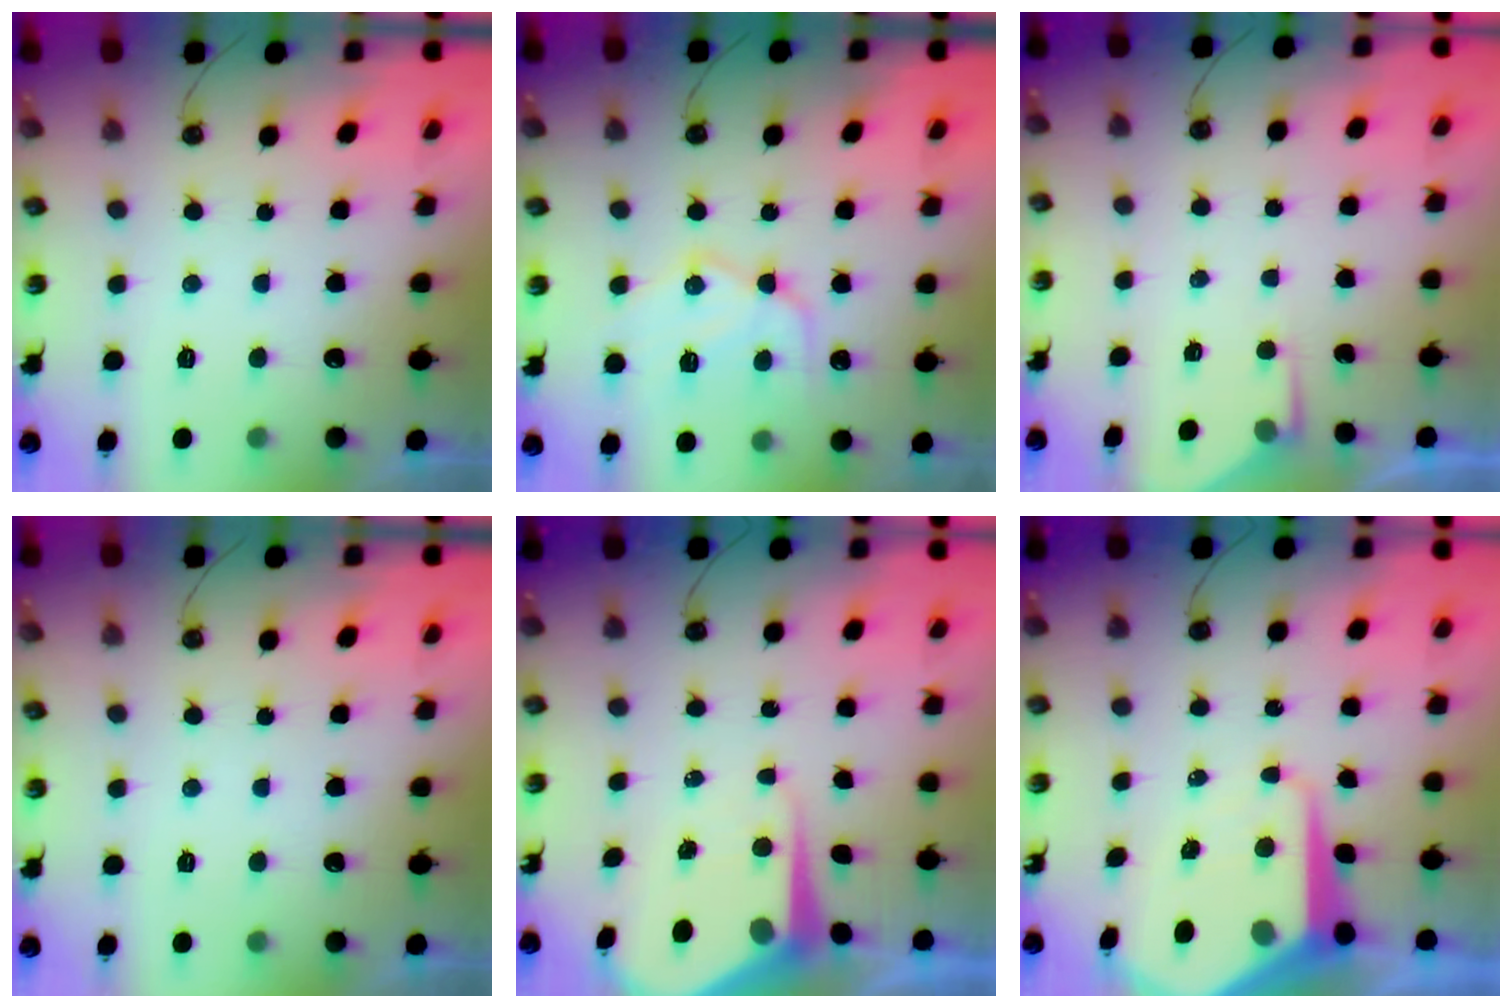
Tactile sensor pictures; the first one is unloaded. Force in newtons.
{"total": 13.8, "press": 13.7, "slide": 1.2}
{"total": 2.9, "press": 2.9, "slide": 0.5}
{"total": 0.0}
{"total": 8.2, "press": 8.1, "slide": 0.6}
{"total": 13.7, "press": 13.7, "slide": 1.1}